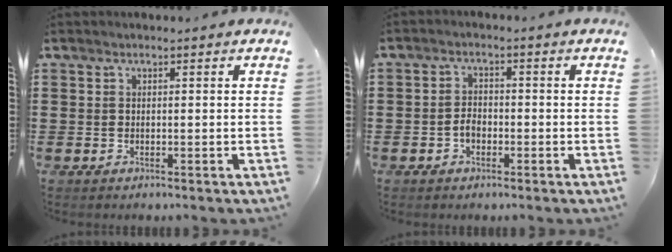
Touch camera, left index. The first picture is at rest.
{"total": 2.3, "force": [-0.9, 1.5, 1.6], "torque": [-0.040, 0.000, -0.020]}